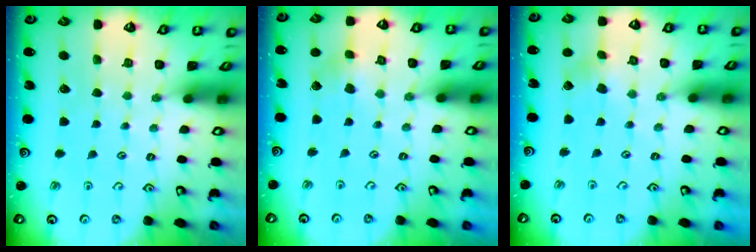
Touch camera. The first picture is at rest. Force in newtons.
{"total": 3.4, "press": 3.3, "slide": 0.4}
{"total": 2.6, "press": 2.6, "slide": 0.4}